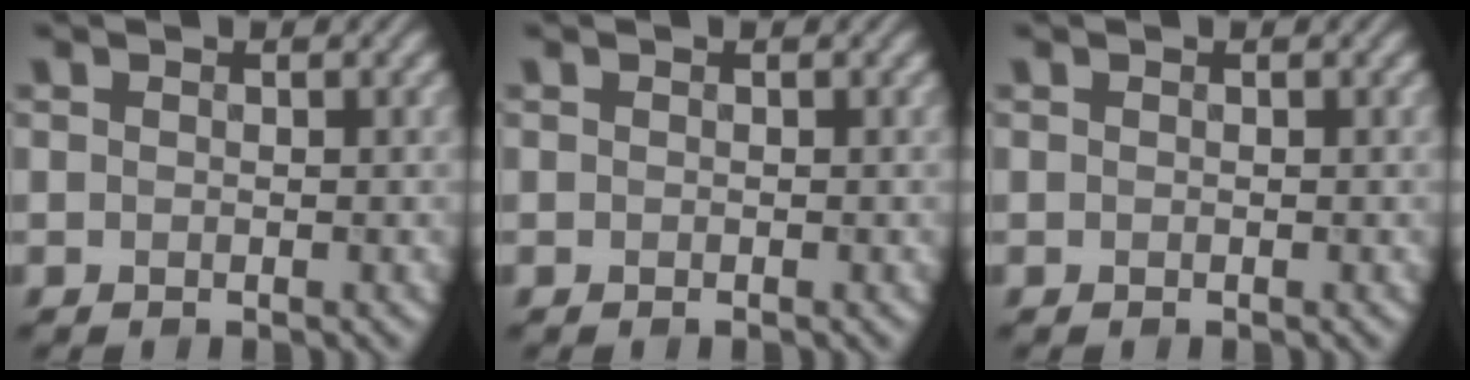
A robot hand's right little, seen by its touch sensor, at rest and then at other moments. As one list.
[{"total": 0.0}, {"total": 0.0}]